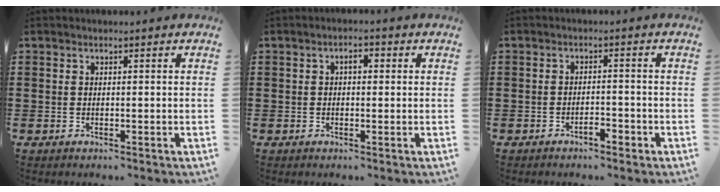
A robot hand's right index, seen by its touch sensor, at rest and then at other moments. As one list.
[{"total": 2.0, "force": [0.1, 1.0, 1.7], "torque": [-0.034, 0.009, -0.002]}, {"total": 2.2, "force": [-1.7, 0.7, 1.1], "torque": [-0.024, 0.004, -0.034]}]